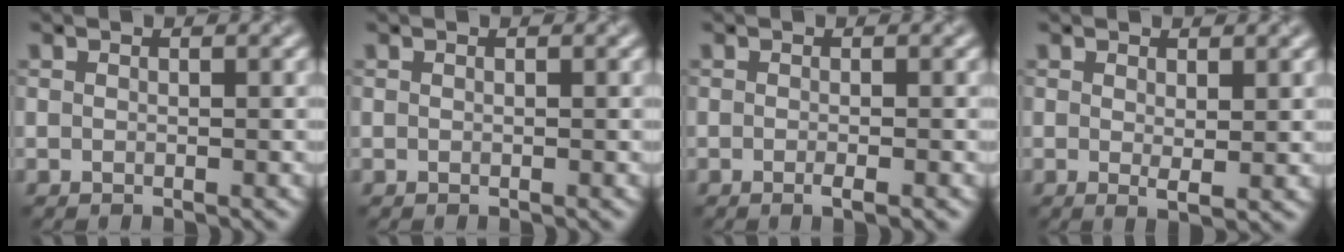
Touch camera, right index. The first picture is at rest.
{"total": 0.0}
{"total": 1.2, "force": [-0.4, 0.2, 1.1], "torque": [-0.012, -0.004, -0.010]}
{"total": 1.5, "force": [0.5, 0.3, 1.3], "torque": [-0.022, -0.008, 0.011]}